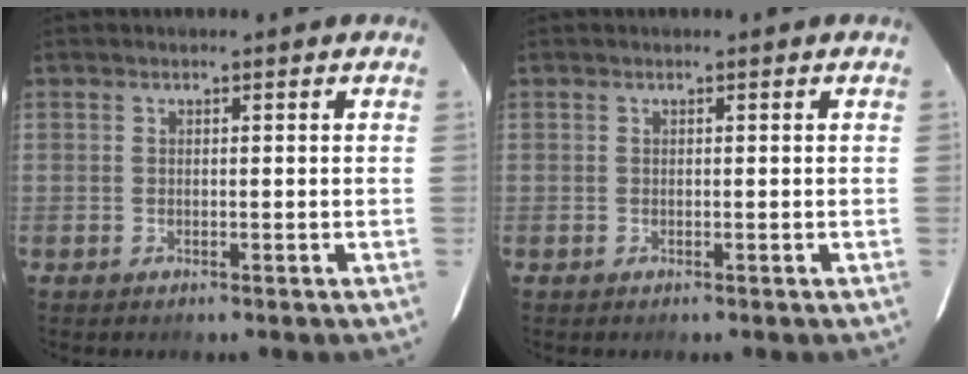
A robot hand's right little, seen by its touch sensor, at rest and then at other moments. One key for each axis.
{"total": 0.0}